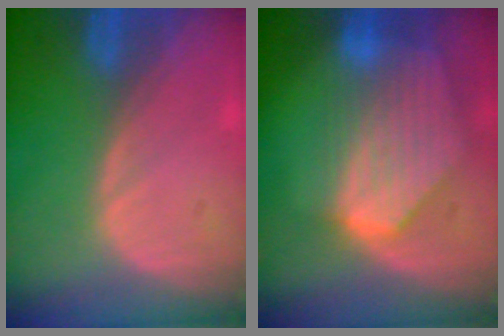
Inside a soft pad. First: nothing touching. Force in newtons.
{"total": 9.2, "press": 8.1, "slide": 4.4}